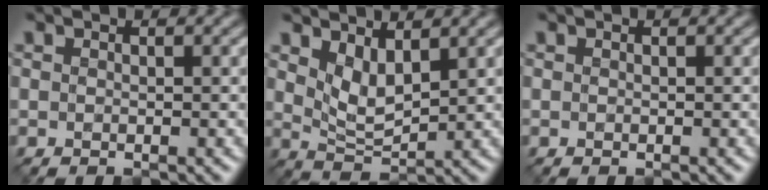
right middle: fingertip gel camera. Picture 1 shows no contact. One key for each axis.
{"total": 2.9, "fx": 1.7, "fy": 1.3, "fz": 2.0, "tx": -0.043, "ty": -0.006, "tz": 0.038}
{"total": 0.0}